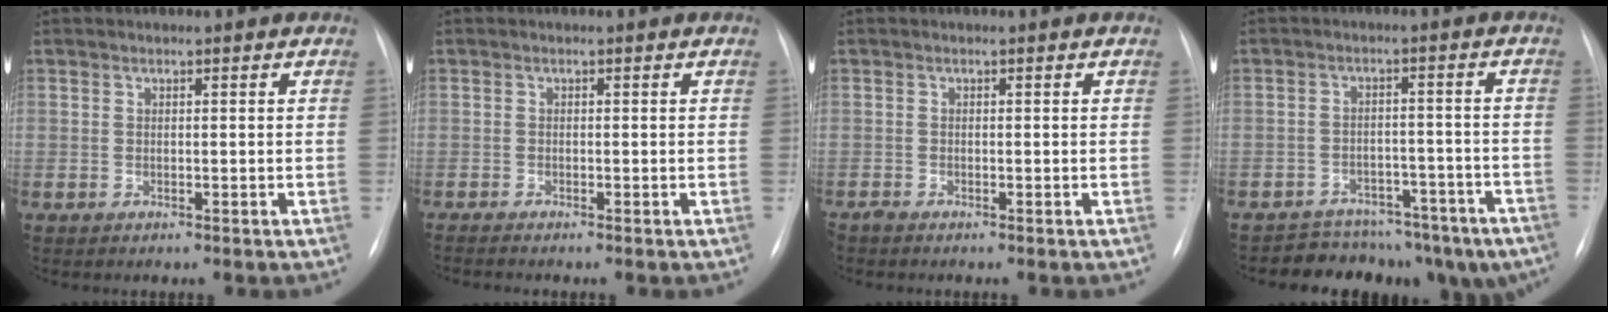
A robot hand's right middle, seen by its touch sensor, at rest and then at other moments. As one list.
[{"total": 2.0, "force": [-1.8, -0.1, 0.8], "torque": [-0.013, -0.003, -0.028]}, {"total": 0.7, "force": [-0.7, 0.1, 0.1], "torque": [-0.006, -0.001, -0.014]}, {"total": 13.0, "force": [-11.2, 5.9, 2.8], "torque": [-0.014, 0.041, -0.136]}]